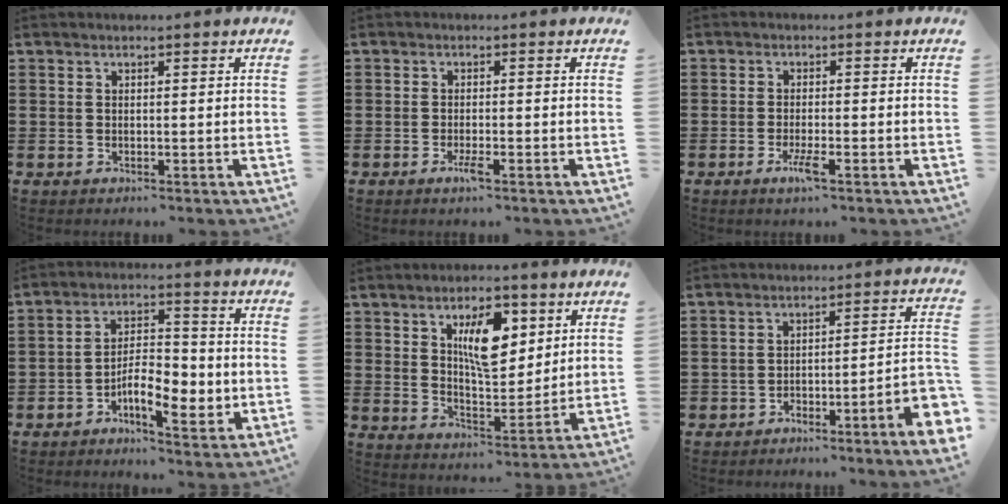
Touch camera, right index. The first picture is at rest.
{"total": 1.9, "force": [-1.0, 0.1, 1.6], "torque": [-0.034, -0.006, -0.020]}
{"total": 3.0, "force": [-1.5, 0.2, 2.6], "torque": [-0.057, -0.013, -0.028]}
{"total": 8.0, "force": [-3.0, 3.5, 6.5], "torque": [-0.109, 0.003, -0.056]}
{"total": 9.4, "force": [3.9, 4.3, 7.4], "torque": [-0.124, -0.001, 0.061]}
{"total": 5.2, "force": [-4.6, 0.1, 2.5], "torque": [-0.037, -0.006, -0.090]}